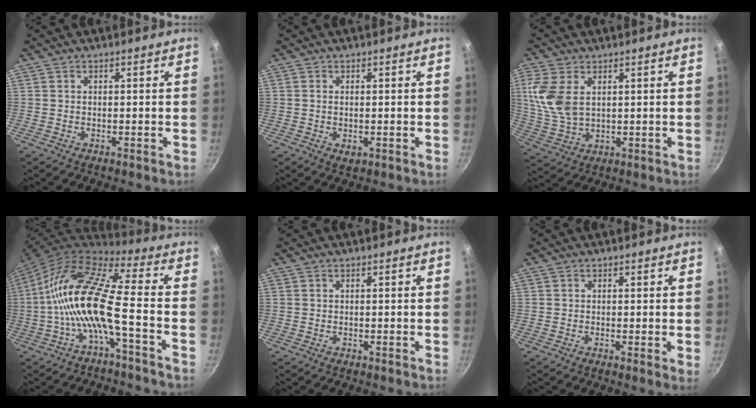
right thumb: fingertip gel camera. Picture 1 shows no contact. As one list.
[{"total": 1.7, "force": [-0.1, 0.9, 1.4], "torque": [-0.023, -0.003, 0.001]}, {"total": 10.0, "force": [2.8, 6.1, 7.4], "torque": [-0.155, -0.009, 0.065]}, {"total": 15.2, "force": [-3.6, 3.5, 14.3], "torque": [-0.286, 0.047, -0.078]}, {"total": 0.0}, {"total": 1.0, "force": [0.1, 0.1, 1.0], "torque": [-0.014, -0.007, -0.002]}]